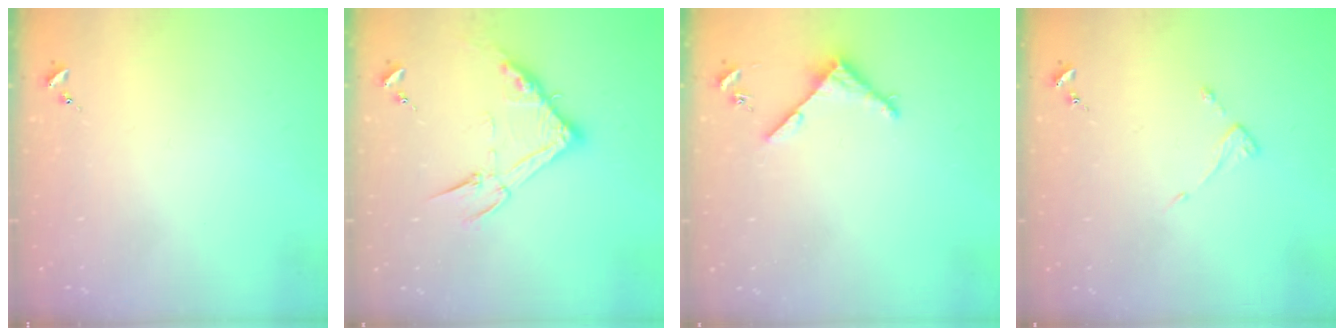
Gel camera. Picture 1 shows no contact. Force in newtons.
{"total": 13.3, "press": 13.3, "slide": 1.0}
{"total": 3.6, "press": 3.6, "slide": 0.3}
{"total": 2.6, "press": 2.6, "slide": 0.3}